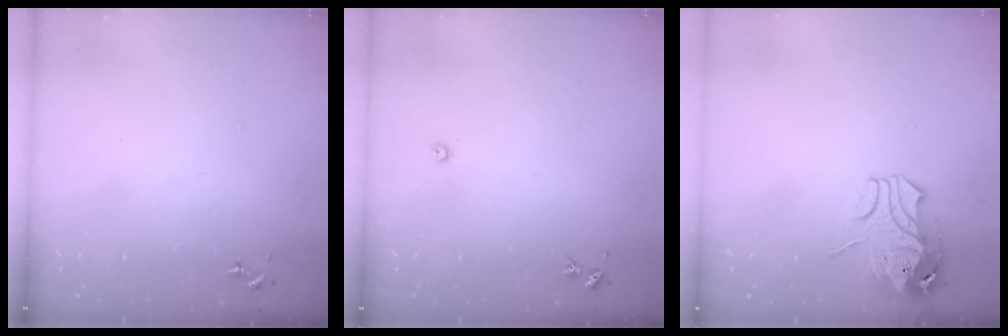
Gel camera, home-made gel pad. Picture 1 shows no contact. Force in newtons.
{"total": 4.1, "press": 4.1, "slide": 0.4}
{"total": 9.5, "press": 9.4, "slide": 1.2}